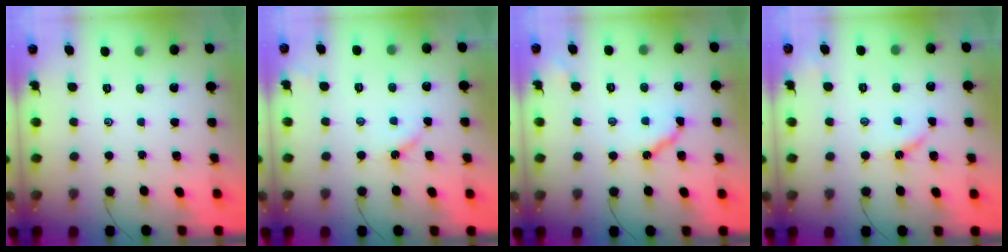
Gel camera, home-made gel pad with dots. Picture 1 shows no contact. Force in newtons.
{"total": 3.8, "press": 3.8, "slide": 0.4}
{"total": 9.7, "press": 9.6, "slide": 1.0}
{"total": 3.5, "press": 3.5, "slide": 0.4}